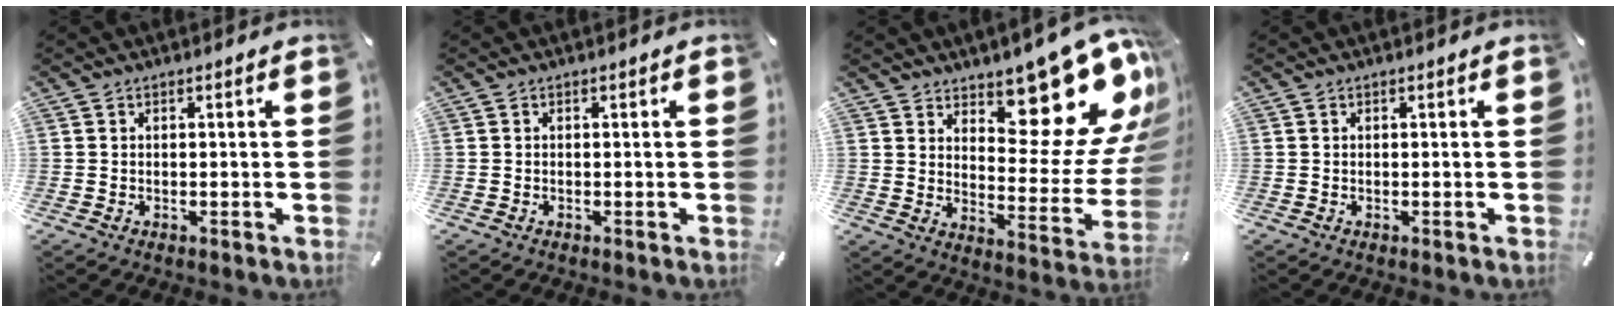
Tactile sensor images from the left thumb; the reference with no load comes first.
{"total": 0.0}
{"total": 17.7, "force": [13.2, 7.7, 8.8], "torque": [-0.087, -0.132, 0.221]}
{"total": 0.0}